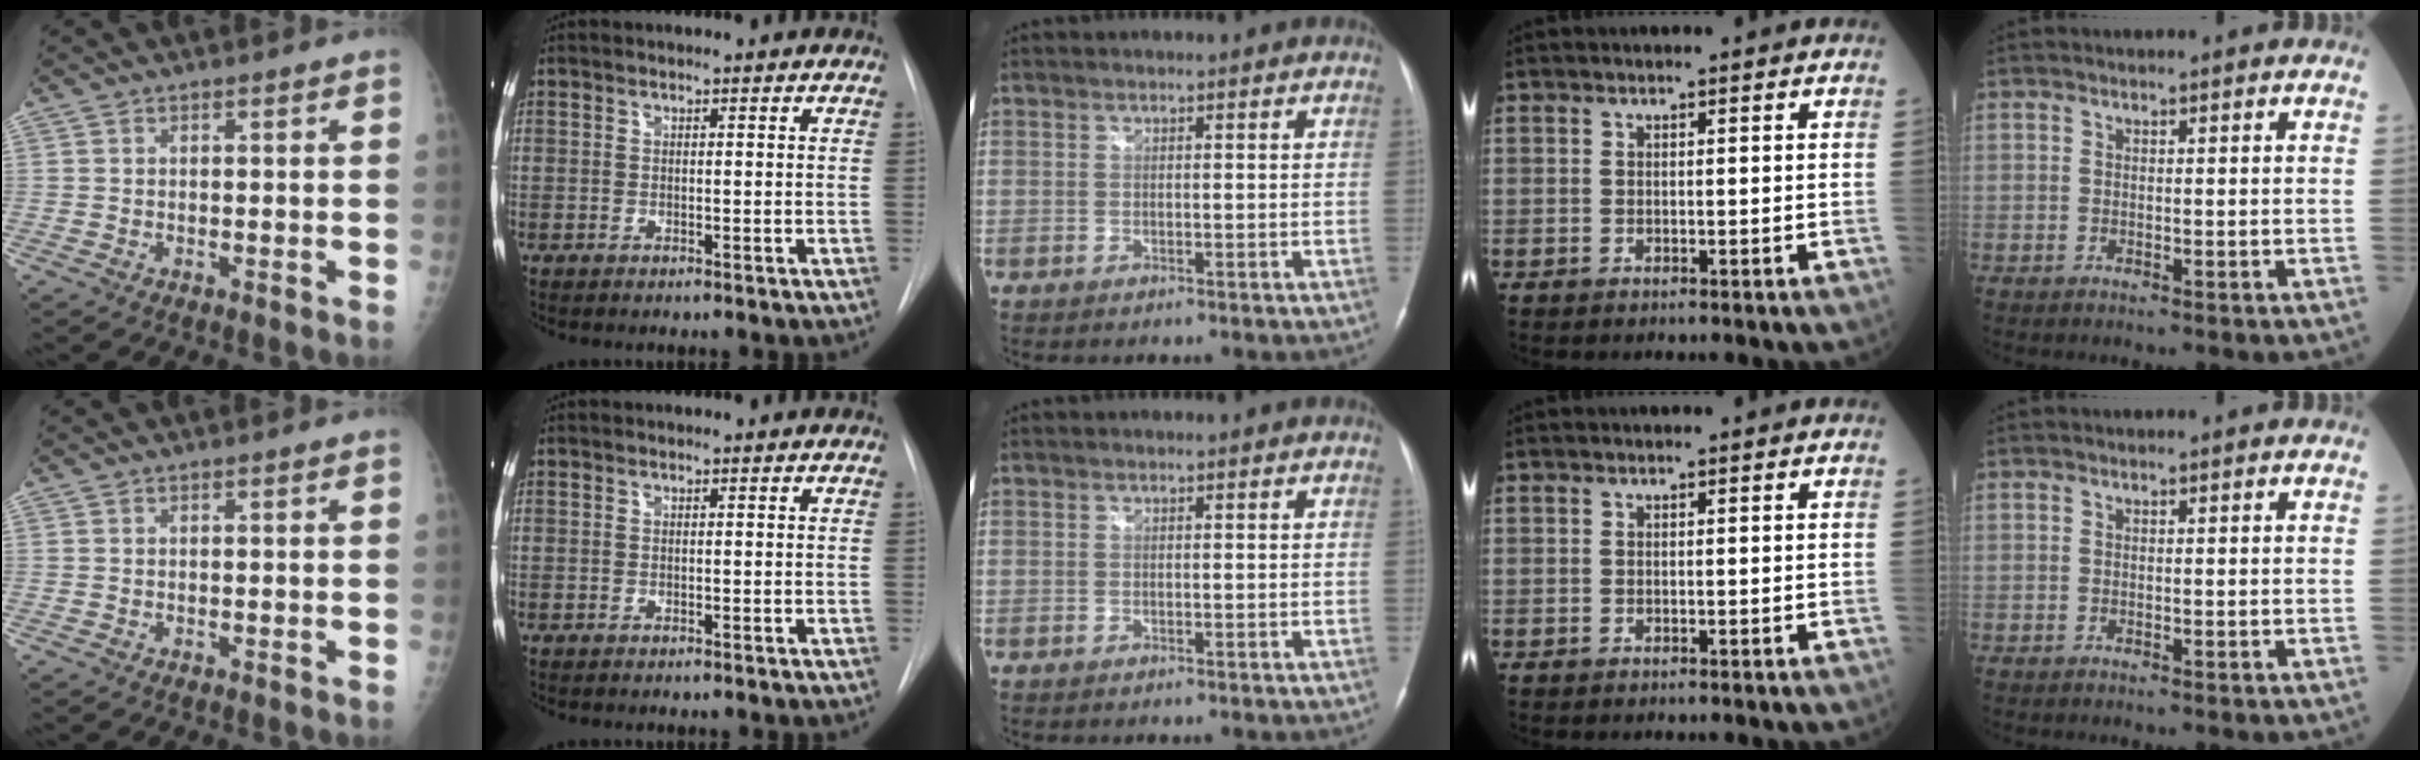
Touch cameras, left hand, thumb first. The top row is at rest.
{}